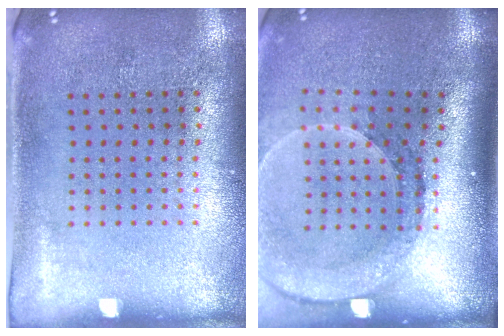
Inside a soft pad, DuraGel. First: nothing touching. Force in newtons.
{"total": 2.7, "press": 2.0, "slide": 1.8}